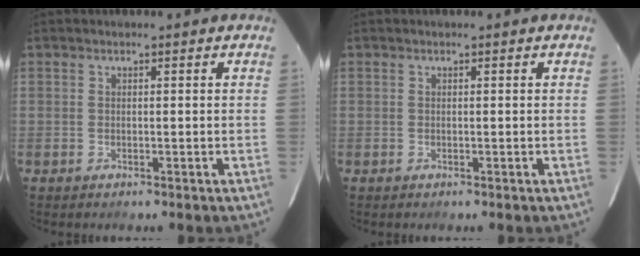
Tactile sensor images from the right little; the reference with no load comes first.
{"total": 0.0}